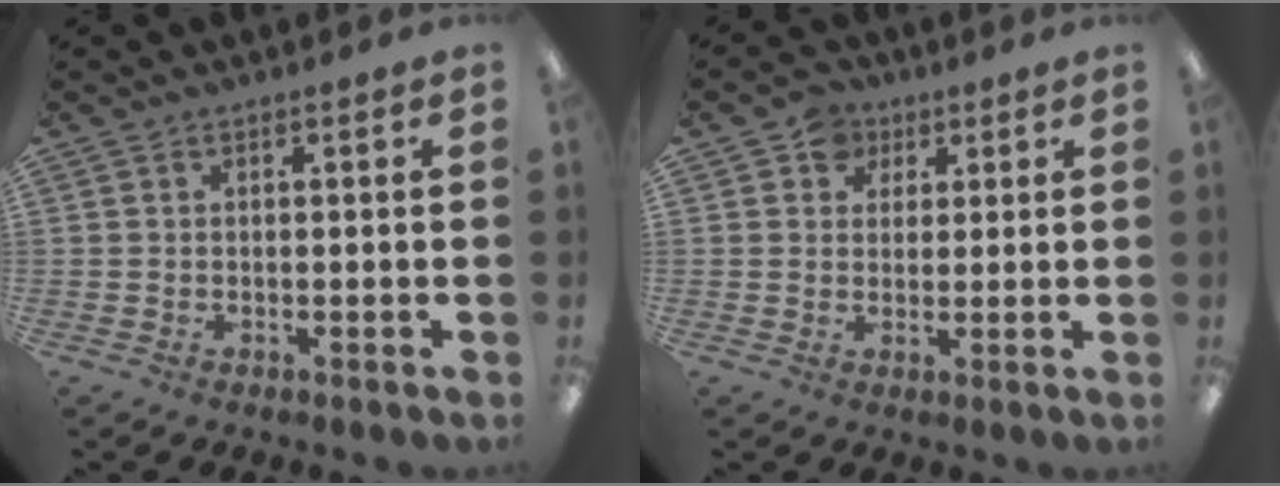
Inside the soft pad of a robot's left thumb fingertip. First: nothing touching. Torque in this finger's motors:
{"motor_torque": [0.06, 0.07, -0.22, 0.03, -0.04]}